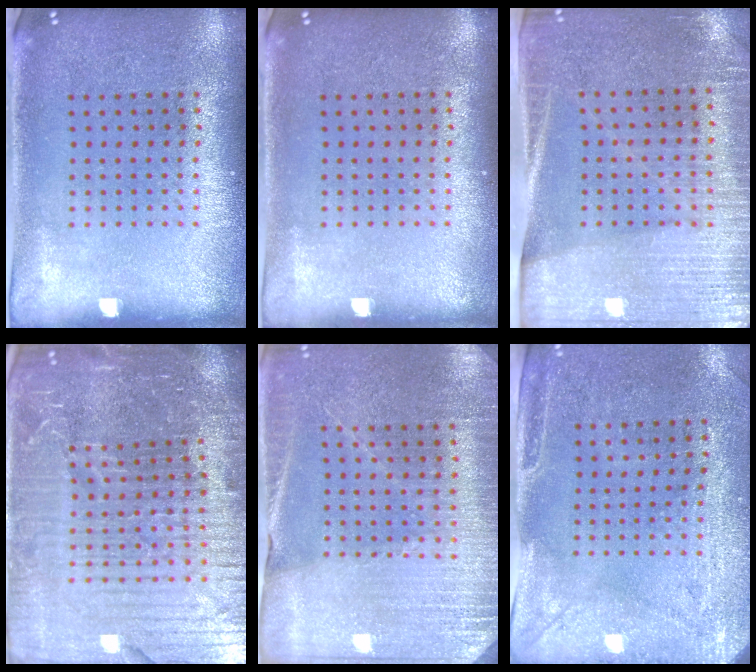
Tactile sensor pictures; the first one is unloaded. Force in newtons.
{"total": 0.0}
{"total": 3.0, "press": 2.8, "slide": 1.2}
{"total": 6.8, "press": 5.9, "slide": 3.3}
{"total": 2.9, "press": 2.9, "slide": 0.2}
{"total": 3.0, "press": 2.4, "slide": 1.8}